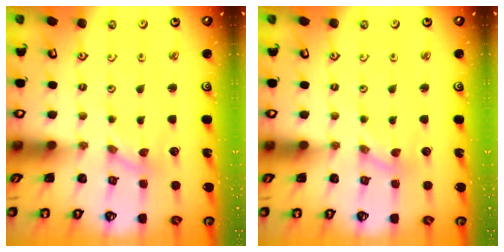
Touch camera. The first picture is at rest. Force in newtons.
{"total": 0.0}